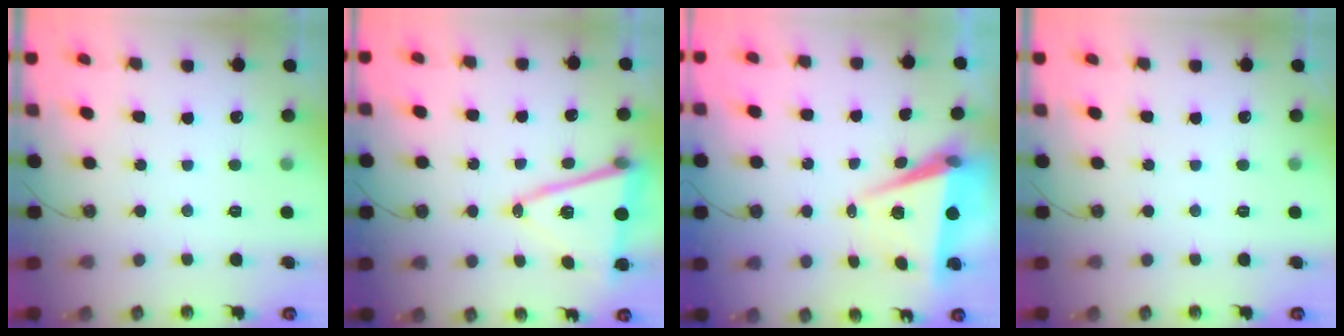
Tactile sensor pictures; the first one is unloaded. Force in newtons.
{"total": 14.3, "press": 13.8, "slide": 3.7}
{"total": 7.1, "press": 5.5, "slide": 4.5}
{"total": 0.0}